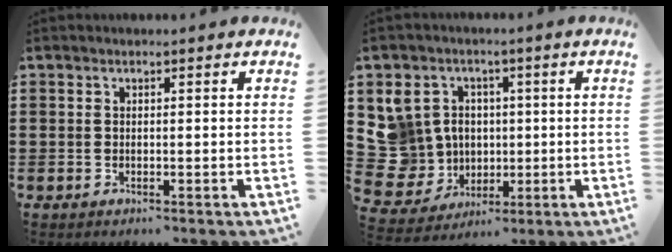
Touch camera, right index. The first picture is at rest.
{"total": 9.8, "force": [1.4, 9.4, 2.2], "torque": [-0.123, -0.002, 0.032]}